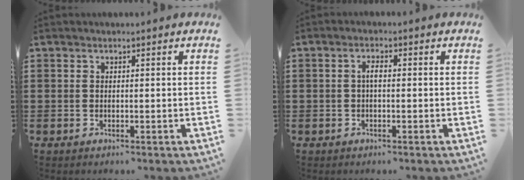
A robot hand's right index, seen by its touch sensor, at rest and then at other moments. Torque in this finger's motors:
{"motor_torque": [1.17, 0.96, 0.19, 0.05]}